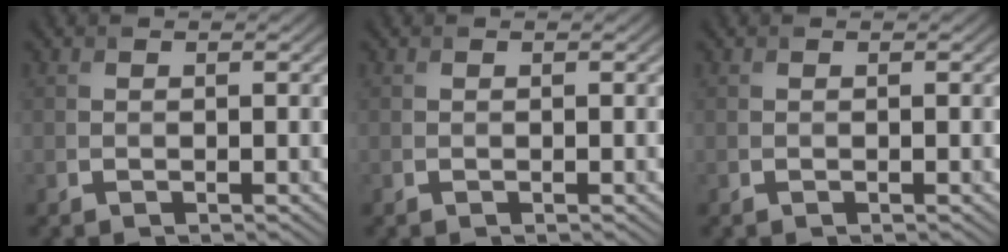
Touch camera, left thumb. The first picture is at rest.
{"total": 0.0}
{"total": 0.0}